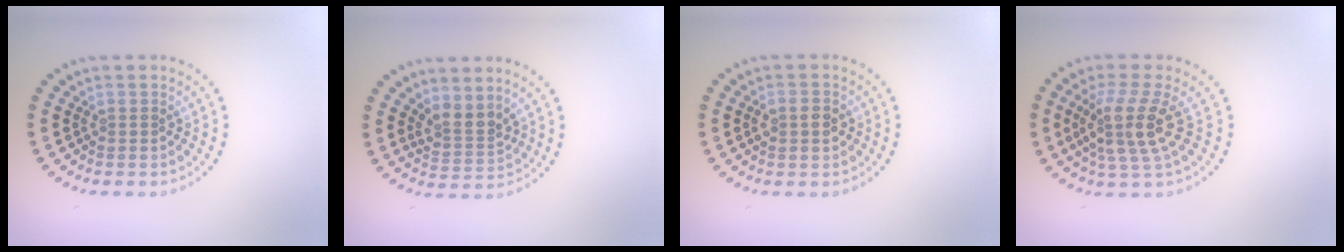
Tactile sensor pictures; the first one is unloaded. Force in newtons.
{"total": 2.5, "press": 1.9, "slide": 1.7}
{"total": 1.8, "press": 1.8, "slide": 0.1}
{"total": 4.1, "press": 3.1, "slide": 2.7}